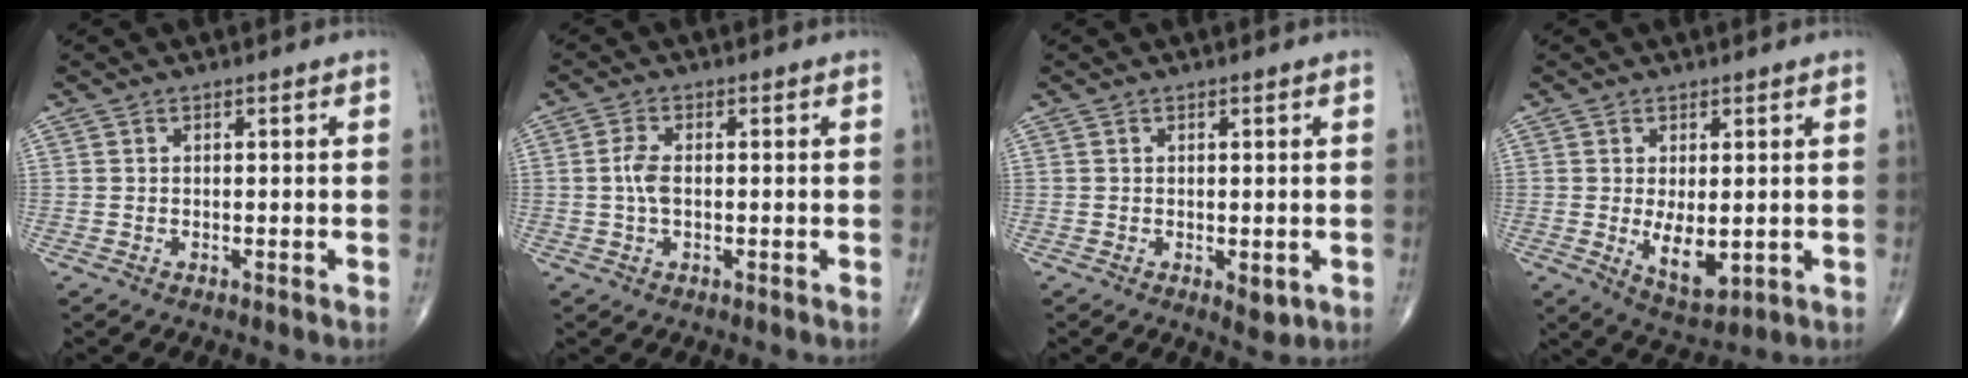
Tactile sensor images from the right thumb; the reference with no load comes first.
{"total": 3.5, "force": [0.0, 1.8, 3.1], "torque": [-0.071, 0.005, -0.002]}
{"total": 2.5, "force": [-0.6, 1.2, 2.1], "torque": [-0.020, -0.005, -0.004]}
{"total": 6.9, "force": [-0.6, 3.3, 6.1], "torque": [-0.086, -0.018, 0.004]}